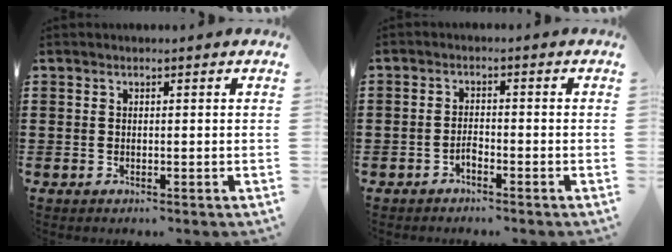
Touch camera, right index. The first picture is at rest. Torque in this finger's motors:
{"motor_torque": [2.14, 0.00, 0.04, -0.06]}